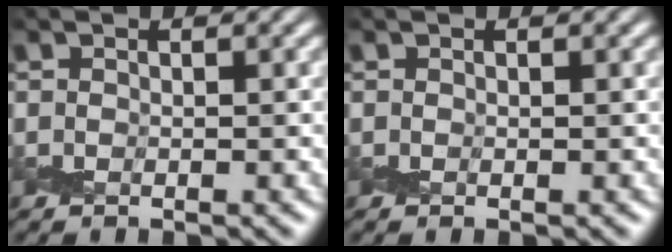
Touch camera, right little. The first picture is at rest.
{"total": 0.0}